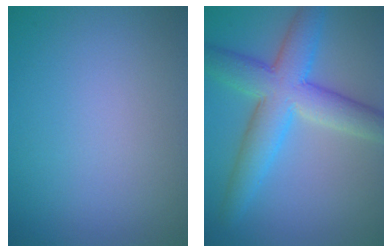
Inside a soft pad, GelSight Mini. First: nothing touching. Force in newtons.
{"total": 7.5, "press": 7.5, "slide": 0.3}